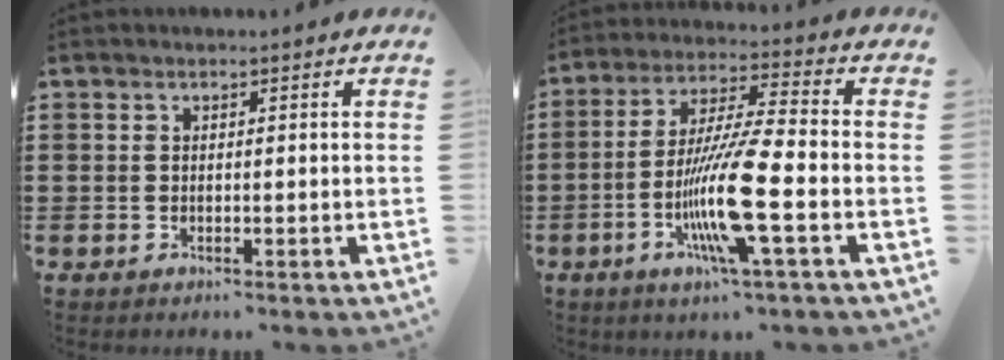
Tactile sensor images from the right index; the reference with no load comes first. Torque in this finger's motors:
{"motor_torque": [2.14, 0.00, 0.66, 0.21]}